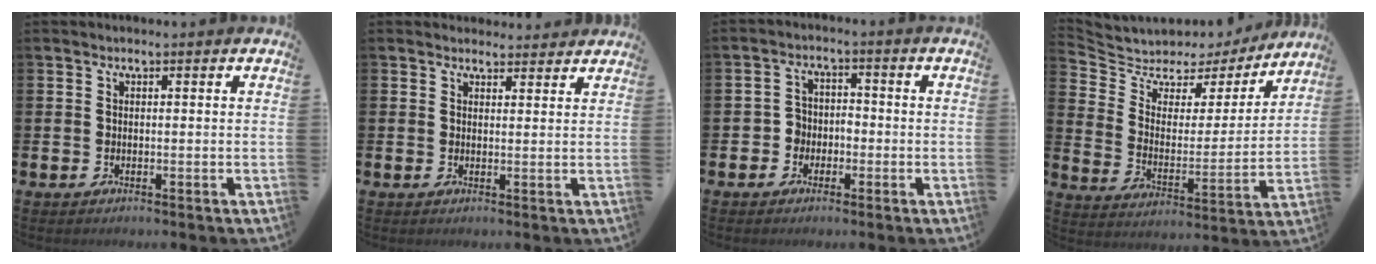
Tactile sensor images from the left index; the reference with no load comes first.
{"total": 2.1, "force": [2.0, 0.6, -0.1], "torque": [0.006, -0.009, 0.036]}
{"total": 3.0, "force": [-1.8, 2.4, 0.3], "torque": [-0.019, 0.010, -0.042]}
{"total": 6.6, "force": [5.8, 3.0, 1.0], "torque": [-0.062, -0.048, 0.096]}